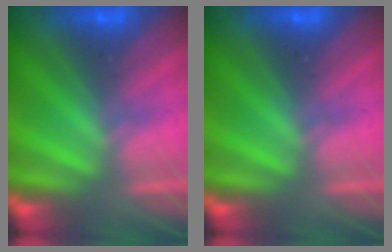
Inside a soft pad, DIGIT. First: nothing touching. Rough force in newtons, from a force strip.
{"total": 0.0}